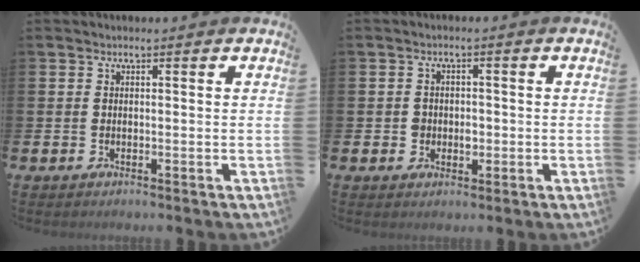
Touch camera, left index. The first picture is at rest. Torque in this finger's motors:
{"motor_torque": [0.14, 0.03, 0.03, 0.01]}